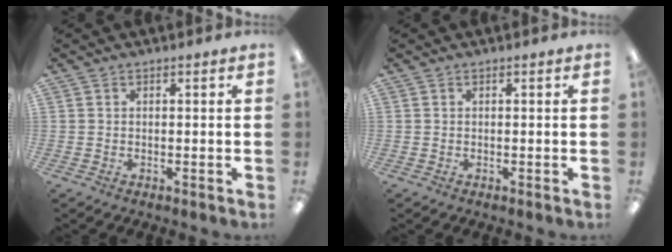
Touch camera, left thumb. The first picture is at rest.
{"total": 0.0}